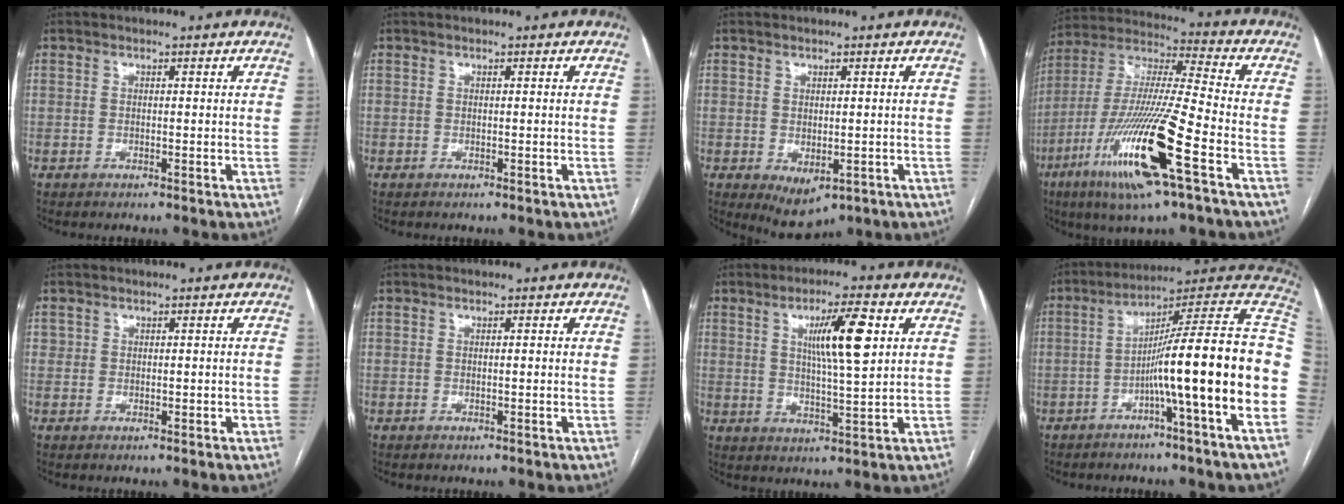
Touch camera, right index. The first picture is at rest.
{"total": 0.0}
{"total": 4.9, "force": [-1.8, 2.9, 3.5], "torque": [-0.048, -0.009, -0.007]}
{"total": 20.3, "force": [-8.9, 0.8, 18.3], "torque": [-0.389, -0.036, -0.169]}
{"total": 1.2, "force": [0.4, 1.1, 0.5], "torque": [-0.007, 0.005, 0.008]}
{"total": 0.5, "force": [0.2, 0.0, 0.5], "torque": [-0.009, 0.001, 0.001]}
{"total": 9.4, "force": [3.1, 0.8, 8.8], "torque": [-0.148, 0.002, 0.051]}
{"total": 18.6, "force": [-3.7, -1.8, 18.2], "torque": [-0.214, 0.031, -0.069]}